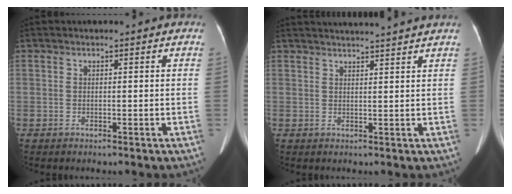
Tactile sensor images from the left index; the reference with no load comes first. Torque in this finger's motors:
{"motor_torque": [-0.12, -0.67, 0.00, 0.01]}